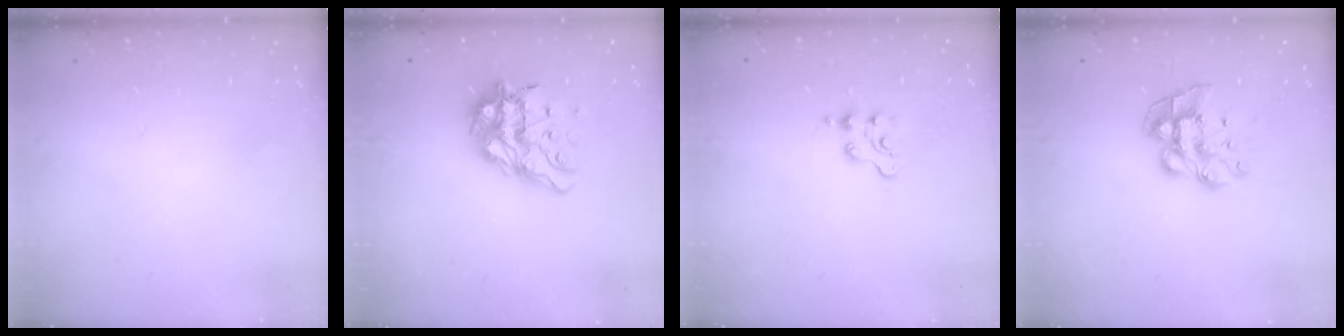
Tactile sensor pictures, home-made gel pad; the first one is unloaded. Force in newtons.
{"total": 12.9, "press": 12.8, "slide": 1.4}
{"total": 2.9, "press": 2.9, "slide": 0.5}
{"total": 9.6, "press": 9.6, "slide": 0.6}